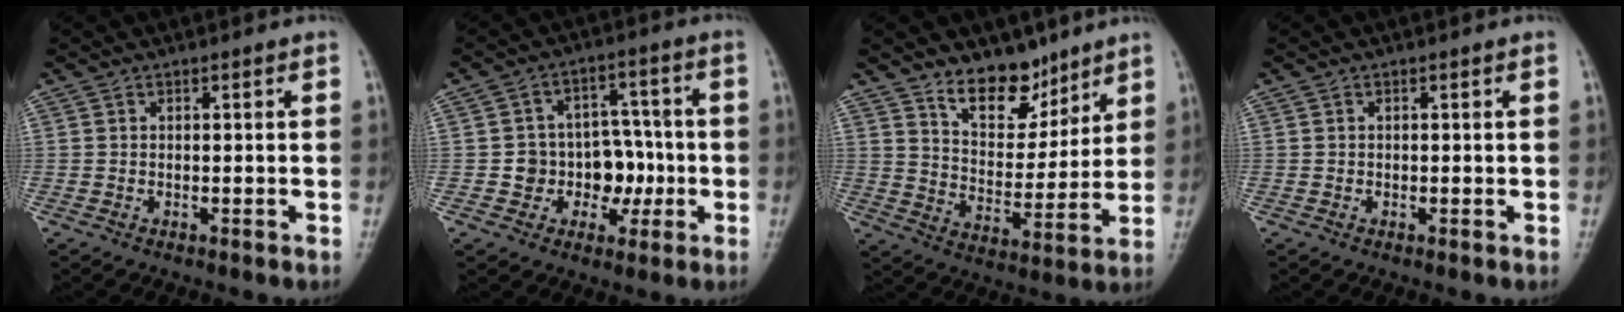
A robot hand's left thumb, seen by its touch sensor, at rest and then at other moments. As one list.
[{"total": 9.7, "force": [-2.0, 7.8, 5.3], "torque": [-0.020, 0.036, -0.030]}, {"total": 10.8, "force": [8.1, 5.5, 4.5], "torque": [-0.040, -0.064, 0.146]}, {"total": 0.0}]